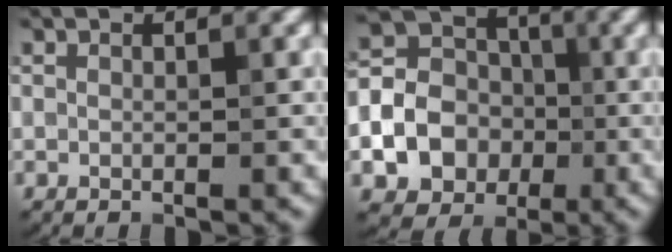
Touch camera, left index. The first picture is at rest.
{"total": 14.6, "force": [-3.4, 12.9, 5.9], "torque": [-0.156, -0.009, -0.080]}